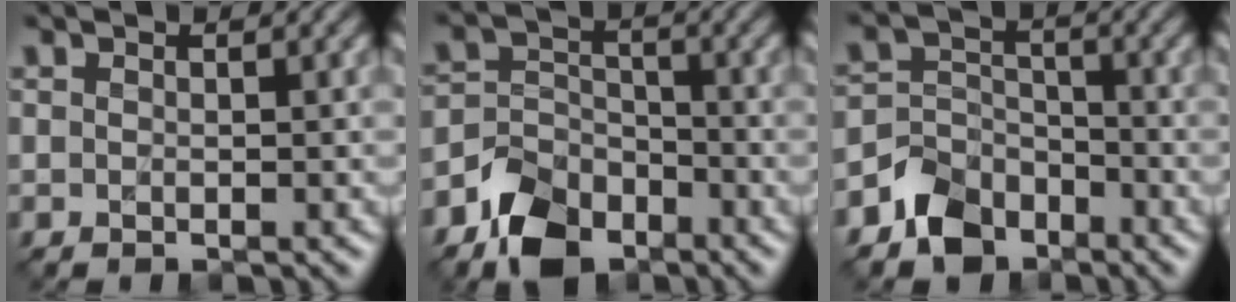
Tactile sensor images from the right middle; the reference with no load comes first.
{"total": 6.2, "force": [-4.3, 3.7, 2.4], "torque": [-0.047, -0.004, -0.088]}
{"total": 4.4, "force": [-3.1, 2.9, 1.0], "torque": [-0.017, 0.002, -0.064]}